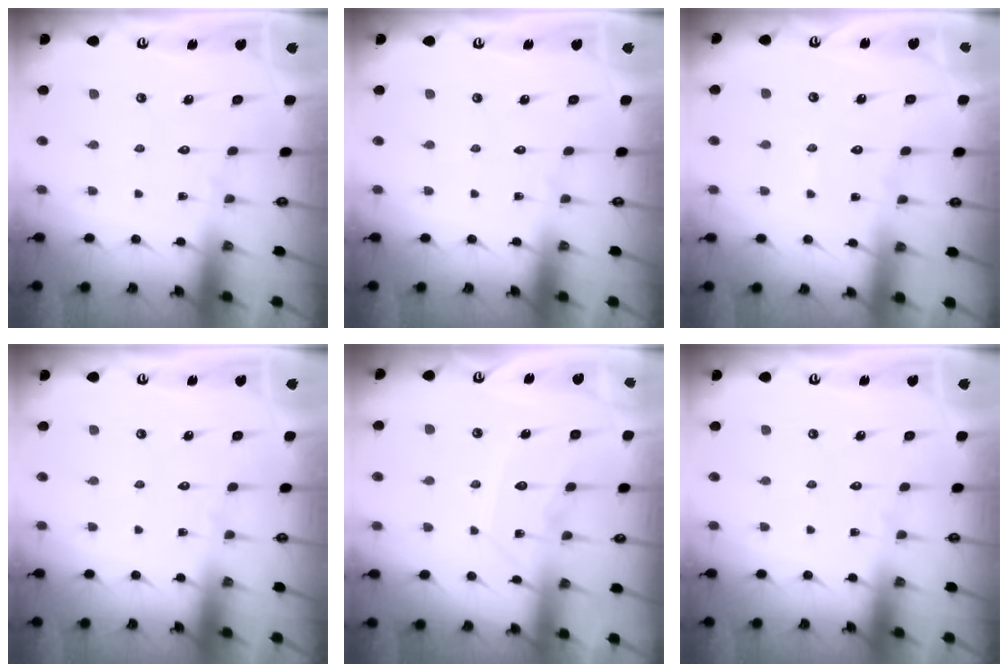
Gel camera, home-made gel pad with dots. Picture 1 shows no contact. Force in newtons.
{"total": 0.0}
{"total": 3.0, "press": 3.0, "slide": 0.2}
{"total": 0.0}
{"total": 10.6, "press": 10.6, "slide": 0.9}
{"total": 0.0}